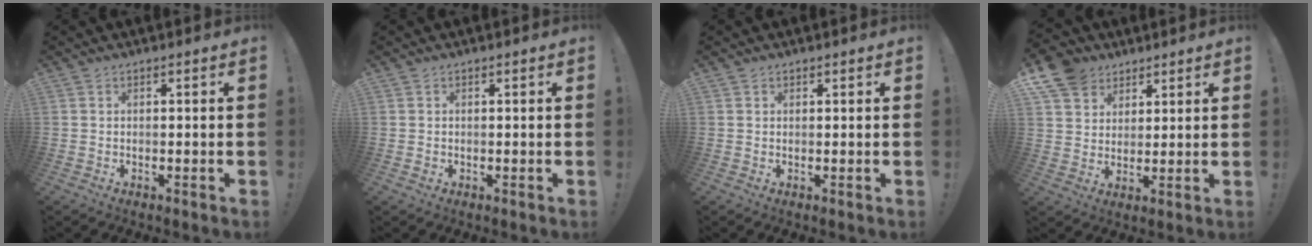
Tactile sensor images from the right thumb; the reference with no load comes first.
{"total": 0.7, "force": [-0.1, 0.7, 0.1], "torque": [0.005, 0.000, -0.005]}
{"total": 0.5, "force": [0.4, 0.4, 0.0], "torque": [0.006, -0.002, 0.006]}
{"total": 10.1, "force": [6.3, 7.5, 2.6], "torque": [-0.045, -0.040, 0.126]}